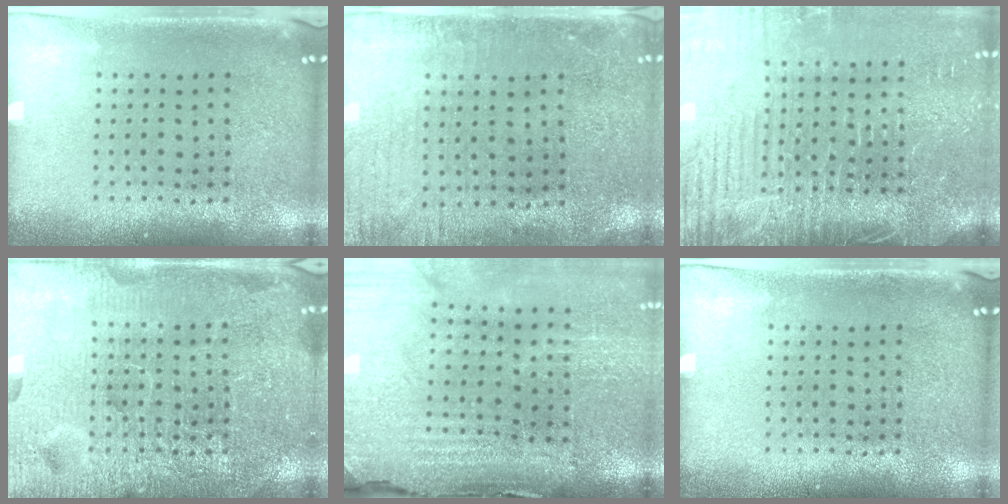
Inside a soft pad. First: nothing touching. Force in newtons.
{"total": 0.5, "press": 0.3, "slide": 0.5}
{"total": 4.3, "press": 3.8, "slide": 2.1}
{"total": 7.0, "press": 7.0, "slide": 0.8}
{"total": 4.6, "press": 3.9, "slide": 2.3}
{"total": 0.0}